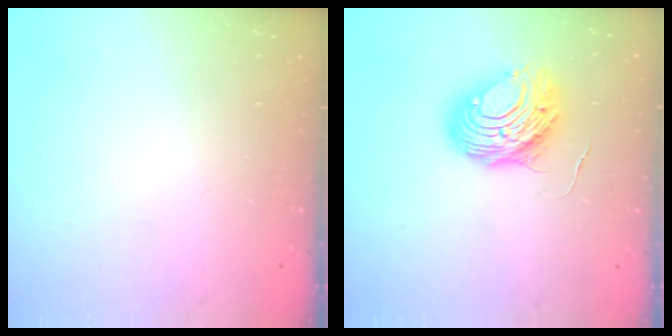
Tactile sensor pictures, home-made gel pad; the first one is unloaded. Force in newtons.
{"total": 11.1, "press": 11.1, "slide": 0.9}